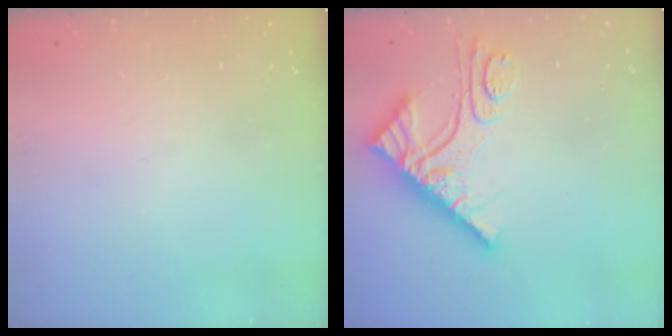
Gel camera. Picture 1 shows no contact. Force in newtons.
{"total": 11.8, "press": 11.7, "slide": 0.9}